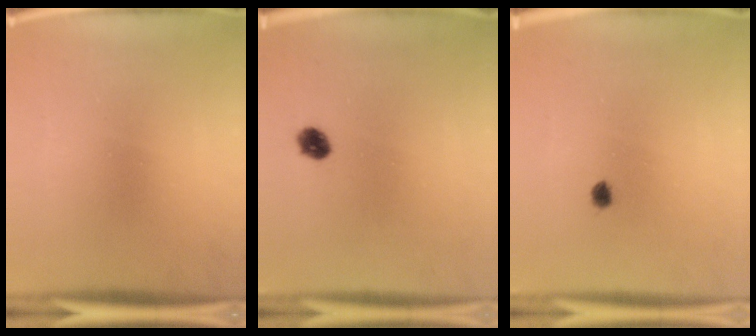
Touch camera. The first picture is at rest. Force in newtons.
{"total": 3.2}
{"total": 1.4}